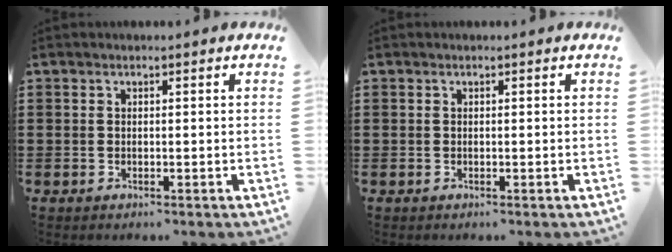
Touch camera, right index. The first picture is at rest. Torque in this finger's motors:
{"motor_torque": [0.00, 0.00, 0.00, 0.00]}